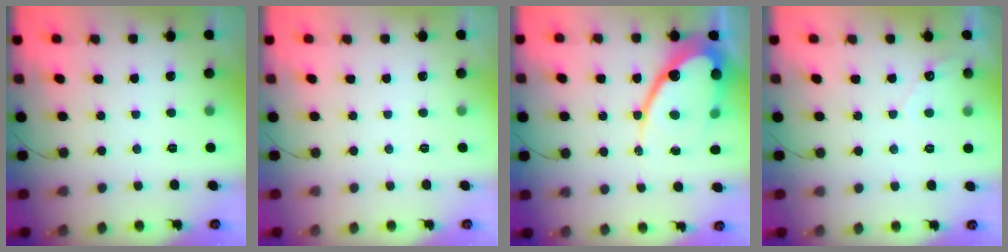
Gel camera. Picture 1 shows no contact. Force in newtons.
{"total": 0.0}
{"total": 17.3, "press": 17.3, "slide": 1.7}
{"total": 2.7, "press": 2.7, "slide": 0.2}